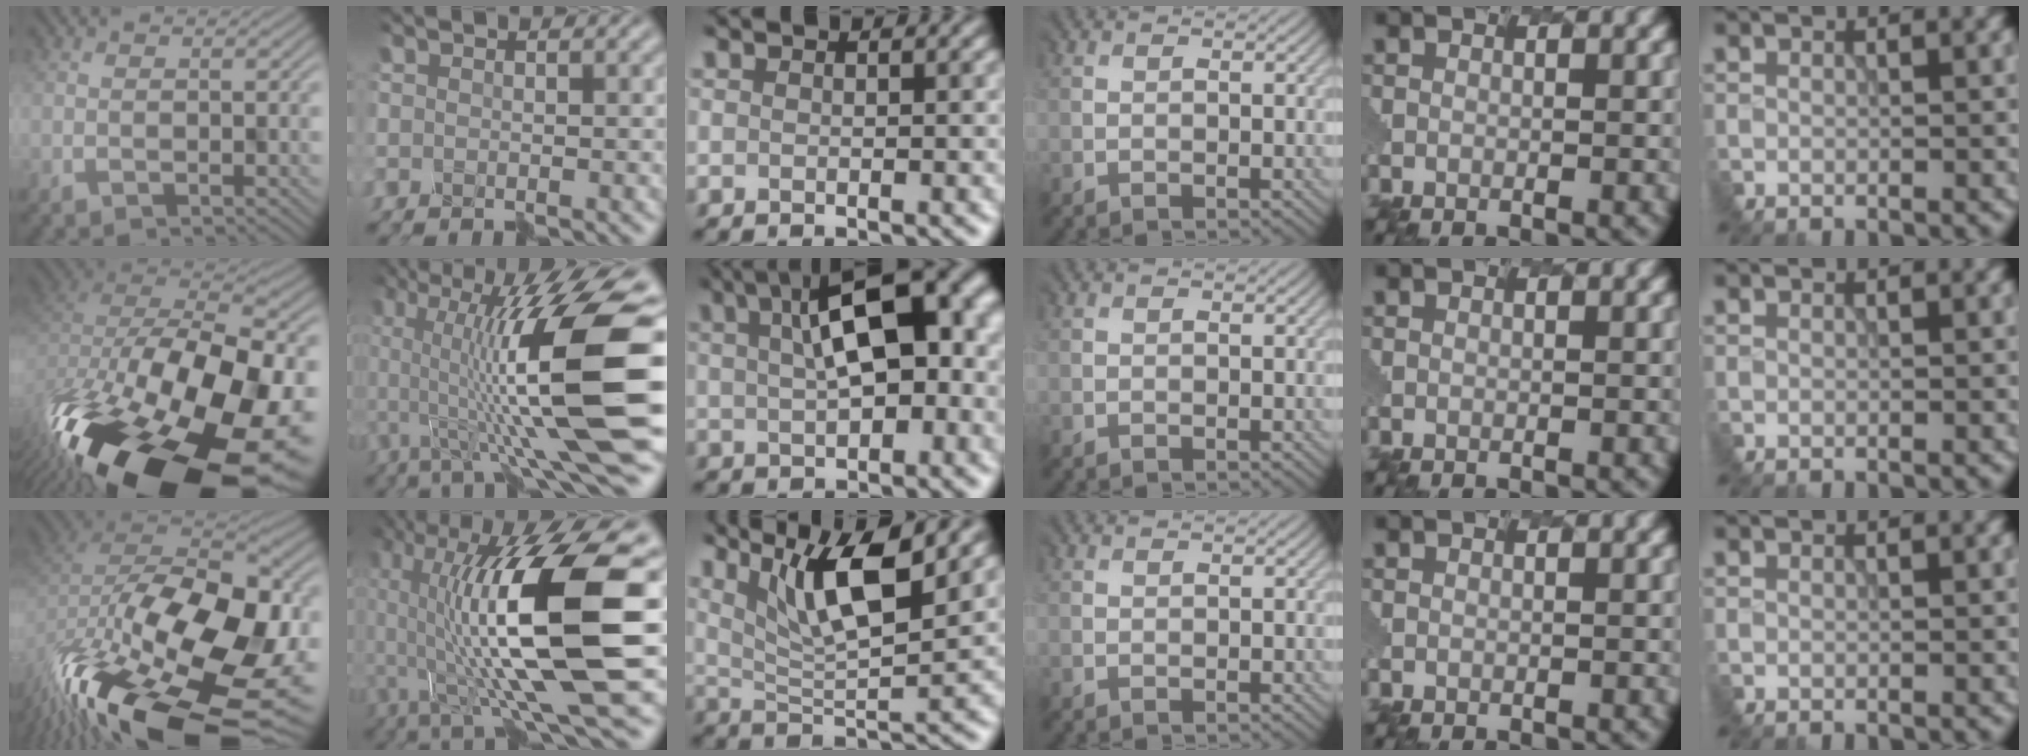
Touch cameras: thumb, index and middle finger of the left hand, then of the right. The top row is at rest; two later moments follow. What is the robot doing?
{"motion": "disassemble", "object": "hinged jar"}